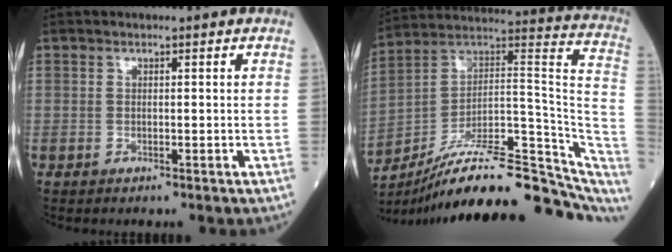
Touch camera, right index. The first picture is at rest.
{"total": 25.7, "force": [-18.5, 6.6, 16.7], "torque": [-0.191, 0.046, -0.280]}